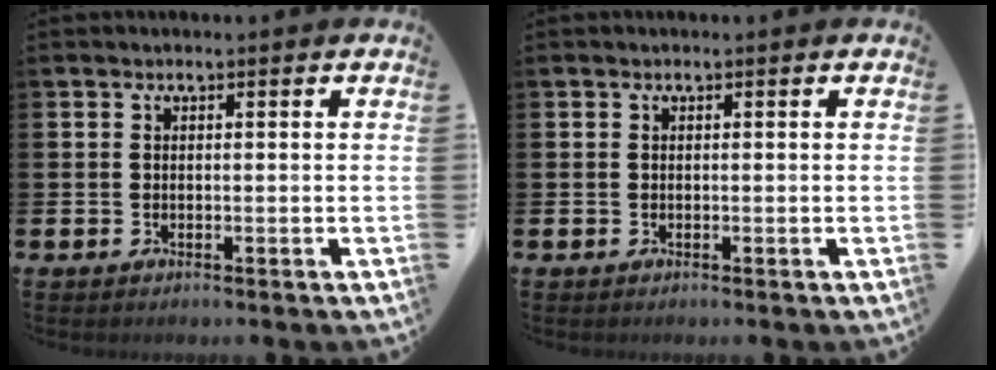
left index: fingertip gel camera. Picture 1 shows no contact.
{"total": 0.0}